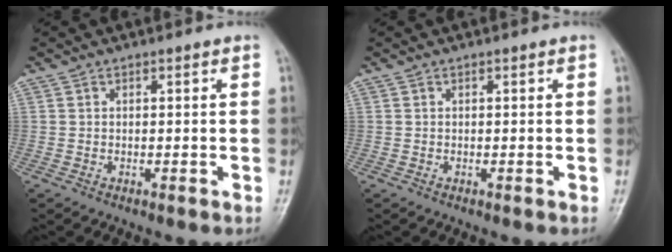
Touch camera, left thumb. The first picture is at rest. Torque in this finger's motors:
{"motor_torque": [0.00, 0.01, -0.02, -0.02, 0.00]}